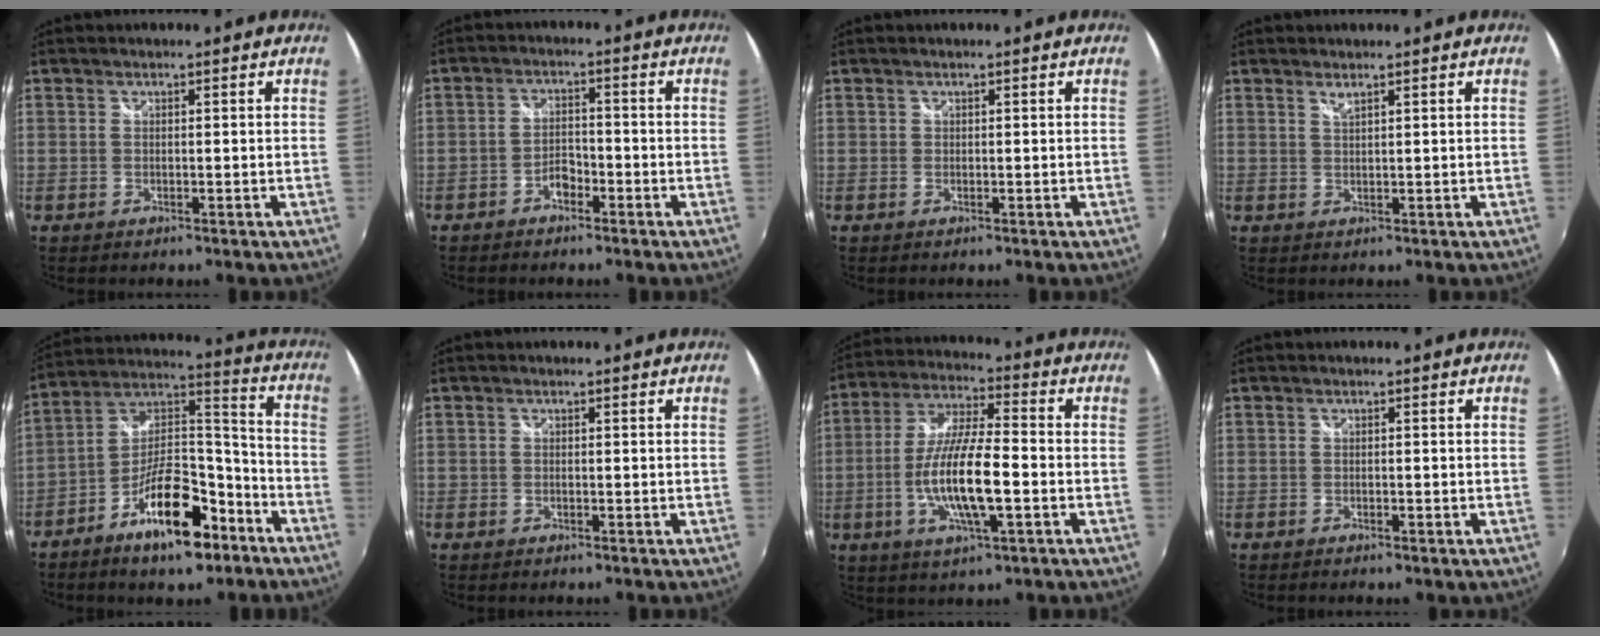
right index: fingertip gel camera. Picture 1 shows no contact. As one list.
[{"total": 3.1, "force": [-2.2, 1.7, 1.4], "torque": [-0.030, 0.006, -0.035]}, {"total": 0.0}, {"total": 1.1, "force": [0.9, 0.0, 0.7], "torque": [-0.012, 0.001, 0.015]}, {"total": 16.4, "force": [-9.3, 6.6, 11.8], "torque": [-0.200, 0.030, -0.145]}, {"total": 0.5, "force": [-0.2, 0.5, 0.0], "torque": [0.001, -0.002, -0.005]}, {"total": 14.1, "force": [-3.5, 3.2, 13.2], "torque": [-0.266, -0.006, -0.065]}, {"total": 1.0, "force": [-0.6, 0.4, 0.7], "torque": [-0.013, 0.000, -0.007]}]